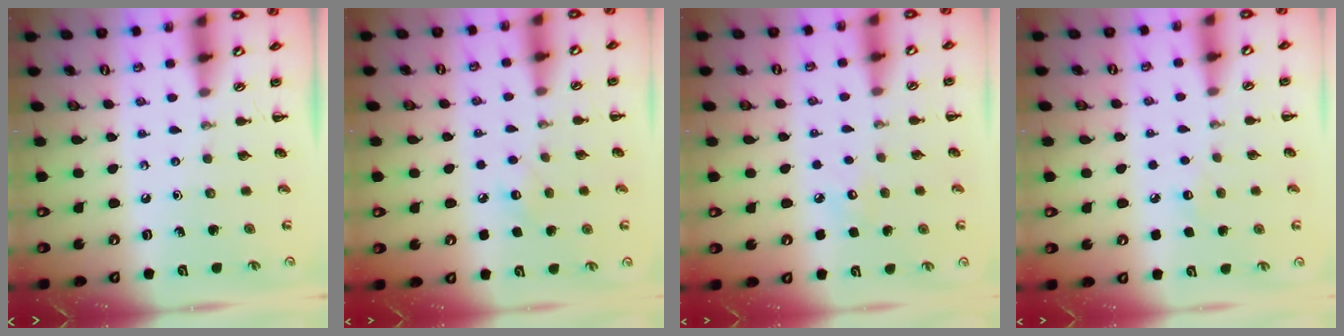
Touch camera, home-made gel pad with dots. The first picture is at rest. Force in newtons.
{"total": 6.2, "press": 6.0, "slide": 1.6}
{"total": 4.7, "press": 4.5, "slide": 1.2}
{"total": 5.2, "press": 5.0, "slide": 1.3}